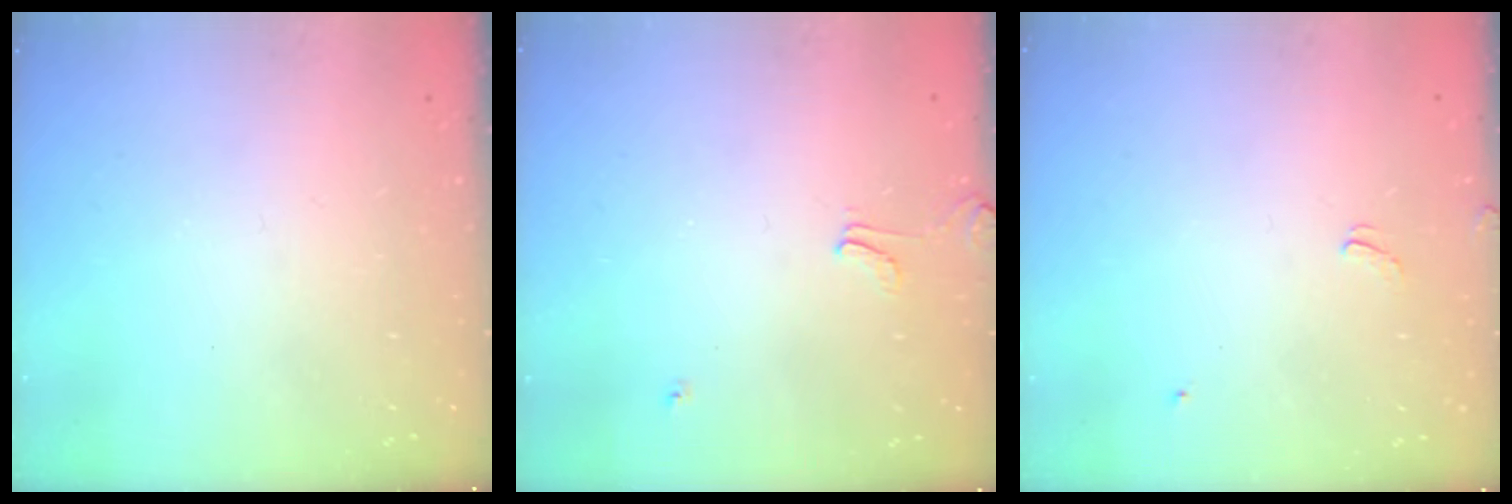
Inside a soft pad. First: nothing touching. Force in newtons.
{"total": 2.2, "press": 2.2, "slide": 0.4}
{"total": 2.1, "press": 2.1, "slide": 0.5}